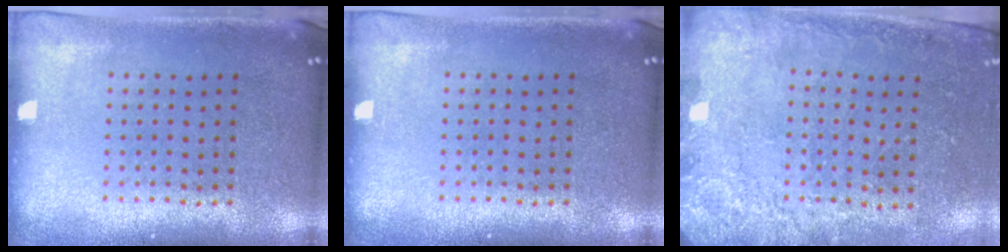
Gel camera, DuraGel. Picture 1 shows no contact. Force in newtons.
{"total": 0.0}
{"total": 2.6, "press": 2.3, "slide": 1.2}